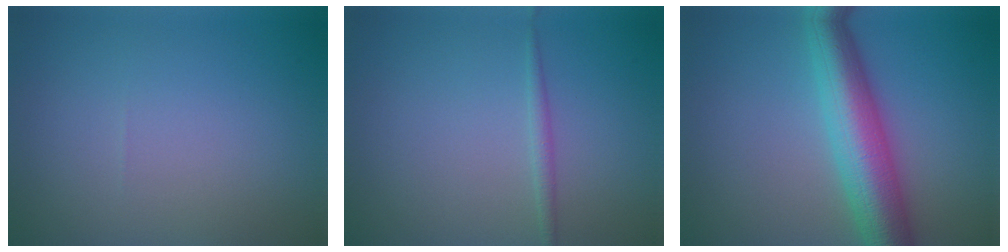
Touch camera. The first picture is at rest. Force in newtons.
{"total": 1.0, "press": 1.0, "slide": 0.0}
{"total": 7.7, "press": 7.7, "slide": 0.1}